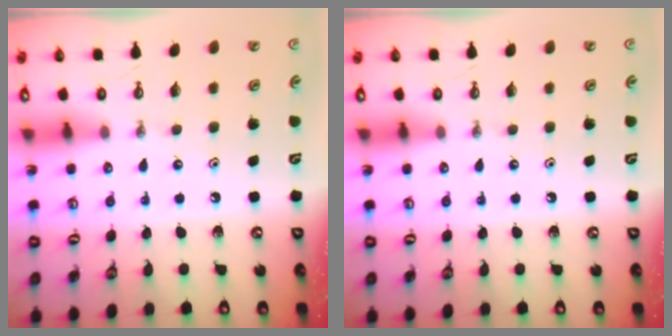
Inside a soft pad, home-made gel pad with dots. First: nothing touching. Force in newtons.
{"total": 0.0}